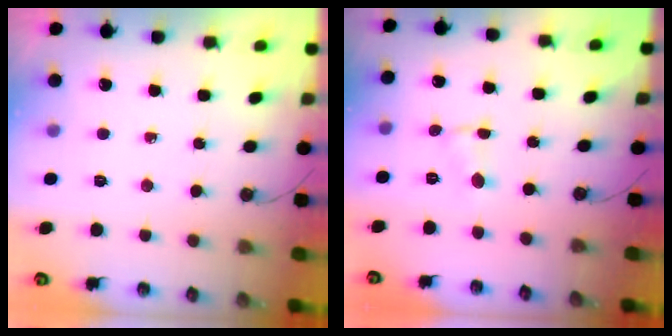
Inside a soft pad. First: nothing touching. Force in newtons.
{"total": 0.7, "press": 0.7, "slide": 0.1}